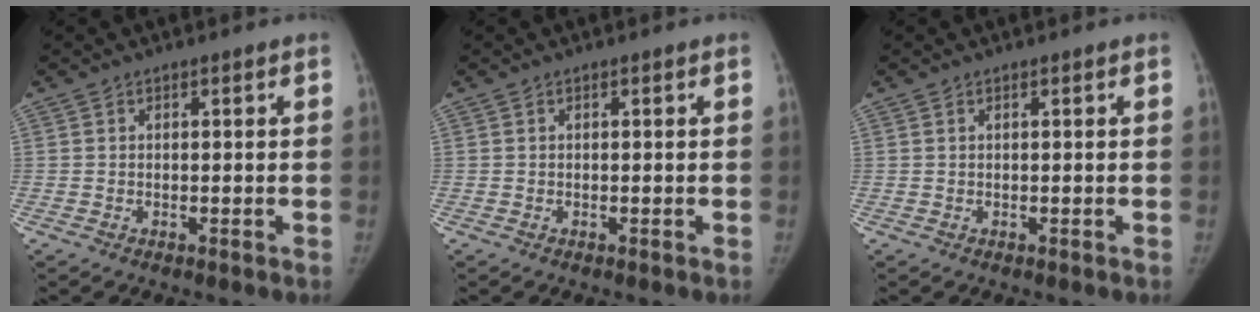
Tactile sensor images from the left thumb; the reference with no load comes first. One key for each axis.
{"total": 0.0}
{"total": 0.0}